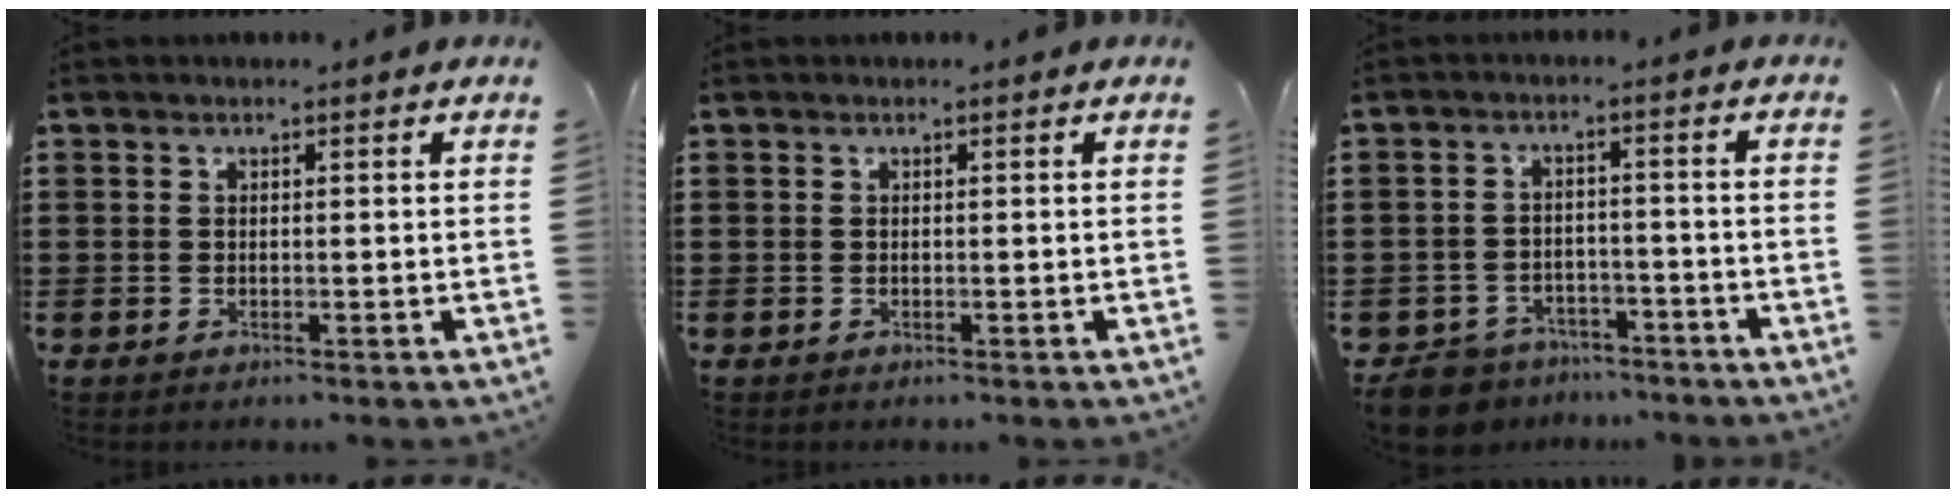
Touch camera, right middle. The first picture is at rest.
{"total": 0.0}
{"total": 6.0, "force": [-5.8, 1.4, 0.6], "torque": [-0.027, 0.008, -0.118]}